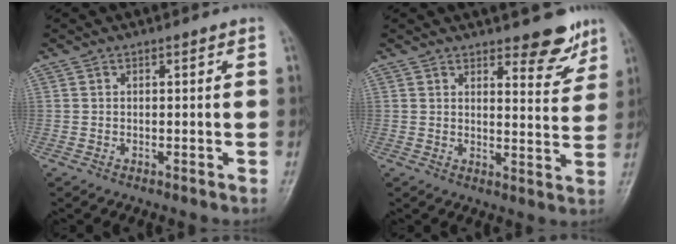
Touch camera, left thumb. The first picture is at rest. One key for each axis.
{"total": 7.0, "fx": 5.3, "fy": 2.5, "fz": 3.9, "tx": -0.021, "ty": -0.038, "tz": 0.068}